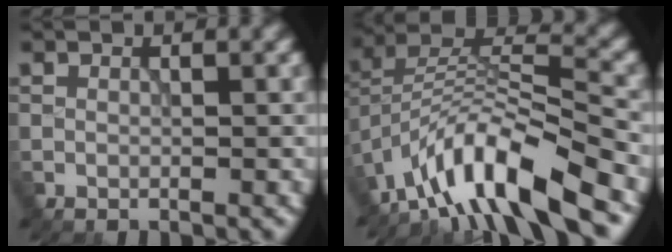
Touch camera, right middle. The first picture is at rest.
{"total": 11.7, "force": [-8.3, 2.7, 7.7], "torque": [-0.123, 0.015, -0.154]}